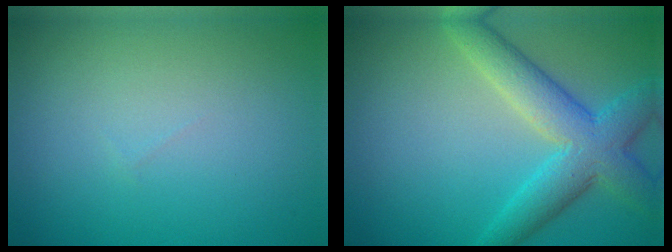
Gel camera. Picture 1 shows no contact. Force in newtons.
{"total": 4.9, "press": 4.9, "slide": 0.3}